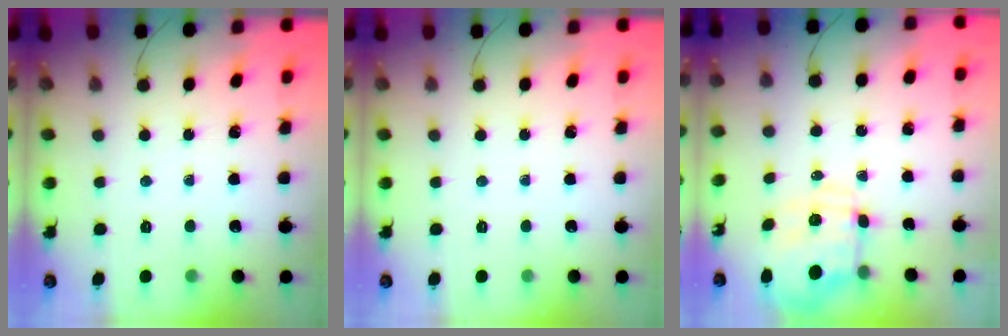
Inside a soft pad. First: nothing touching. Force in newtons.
{"total": 0.0}
{"total": 3.6, "press": 3.2, "slide": 1.6}